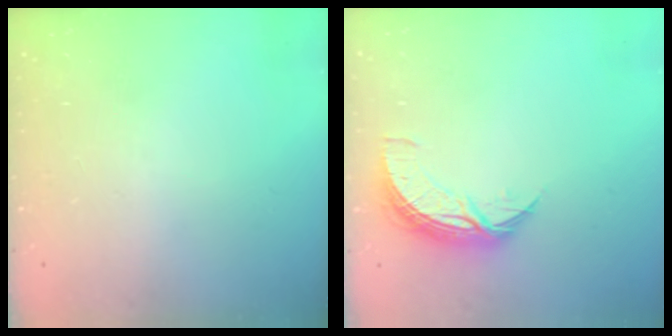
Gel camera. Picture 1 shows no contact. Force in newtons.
{"total": 8.3, "press": 8.3, "slide": 0.5}